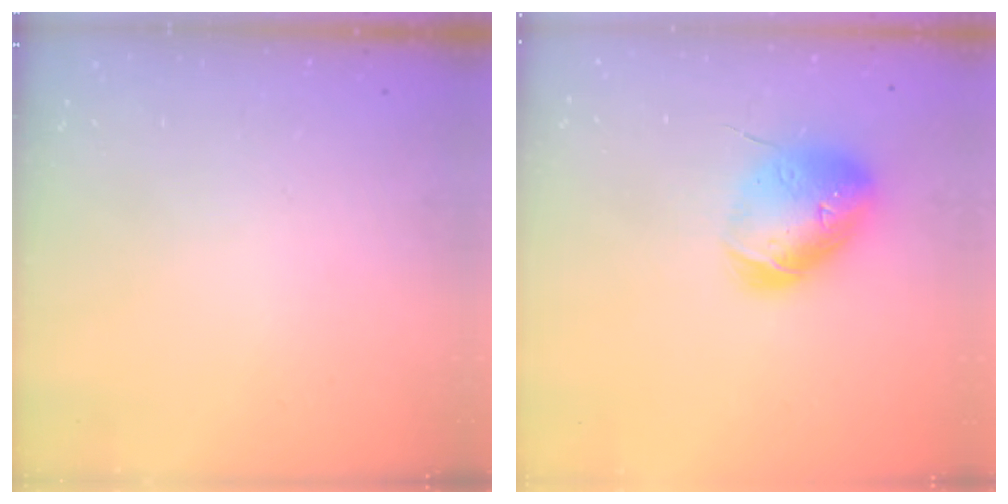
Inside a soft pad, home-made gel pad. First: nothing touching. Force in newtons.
{"total": 17.6, "press": 17.4, "slide": 2.6}